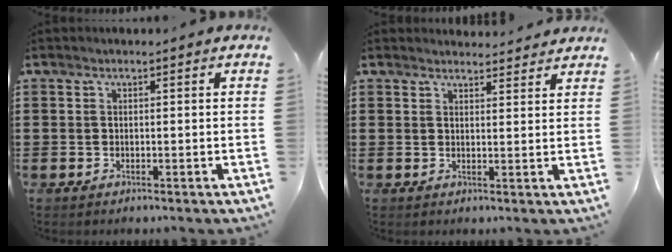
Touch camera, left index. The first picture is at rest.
{"total": 2.4, "force": [2.3, 0.3, 0.2], "torque": [-0.001, -0.009, 0.044]}